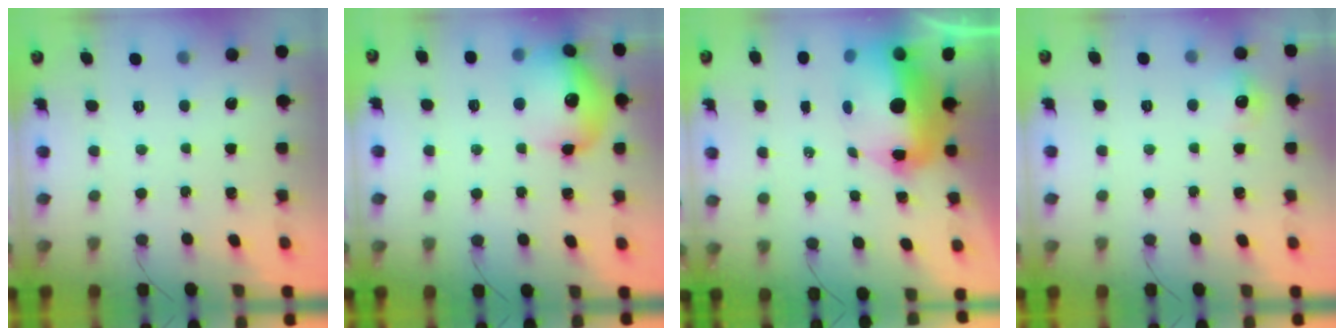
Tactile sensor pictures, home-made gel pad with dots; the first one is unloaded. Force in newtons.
{"total": 16.1, "press": 16.0, "slide": 1.7}
{"total": 14.3, "press": 13.9, "slide": 3.3}
{"total": 5.1, "press": 4.9, "slide": 1.2}